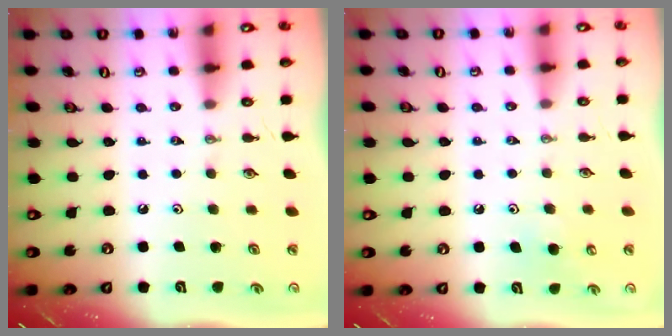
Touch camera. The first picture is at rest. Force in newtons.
{"total": 6.0, "press": 5.9, "slide": 0.5}